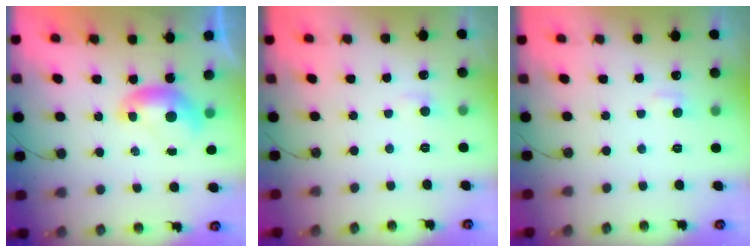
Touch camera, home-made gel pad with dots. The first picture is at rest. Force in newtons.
{"total": 0.8, "press": 0.0, "slide": 0.8}
{"total": 1.7, "press": 1.6, "slide": 0.6}